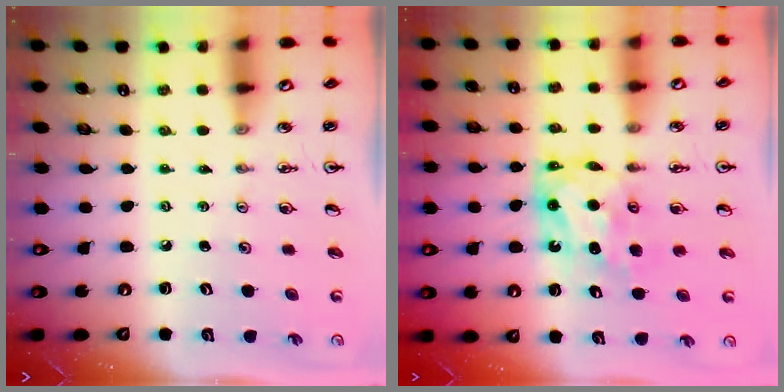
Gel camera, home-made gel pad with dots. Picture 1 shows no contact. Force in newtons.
{"total": 7.0, "press": 7.0, "slide": 0.4}